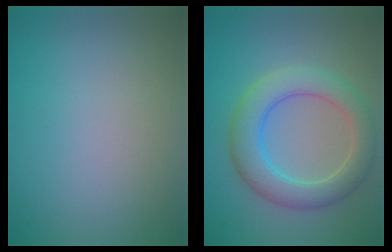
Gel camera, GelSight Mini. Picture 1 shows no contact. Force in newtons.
{"total": 5.5, "press": 5.5, "slide": 0.3}